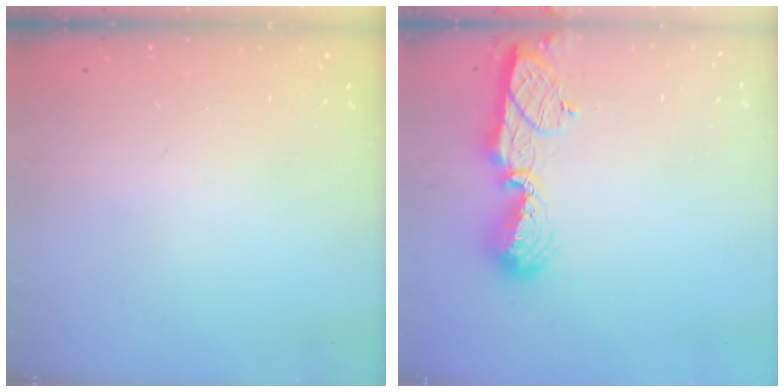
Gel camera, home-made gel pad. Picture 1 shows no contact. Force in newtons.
{"total": 10.0, "press": 10.0, "slide": 0.9}